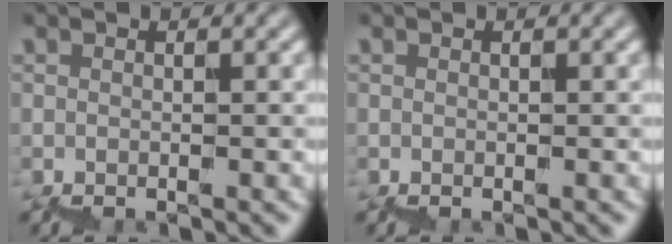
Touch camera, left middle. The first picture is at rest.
{"total": 0.0}